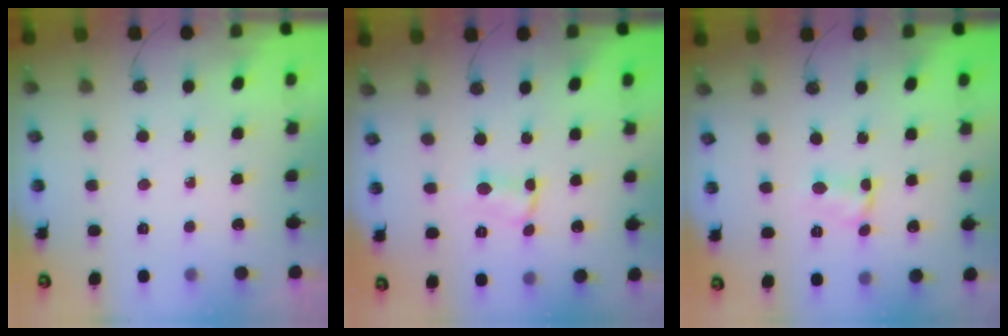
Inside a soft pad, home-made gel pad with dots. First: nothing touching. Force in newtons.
{"total": 1.4, "press": 1.3, "slide": 0.4}
{"total": 2.7, "press": 2.7, "slide": 0.4}